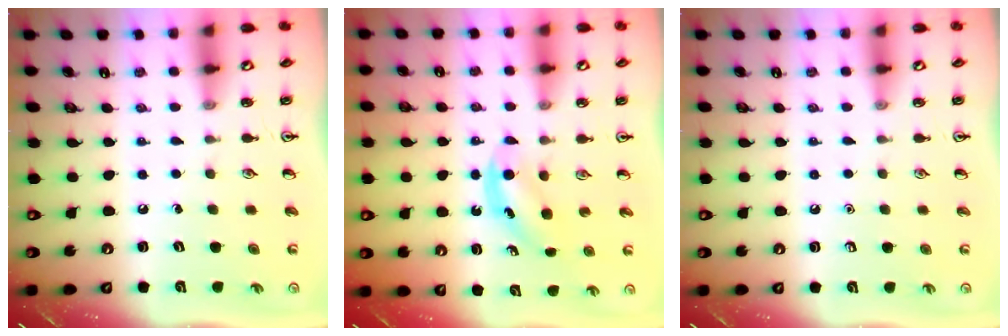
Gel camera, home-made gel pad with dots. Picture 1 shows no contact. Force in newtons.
{"total": 4.1, "press": 4.1, "slide": 0.6}
{"total": 0.0}